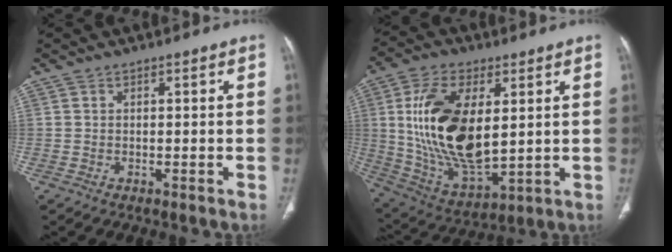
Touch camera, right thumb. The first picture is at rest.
{"total": 21.0, "force": [3.5, 10.7, 17.7], "torque": [-0.330, -0.022, 0.076]}